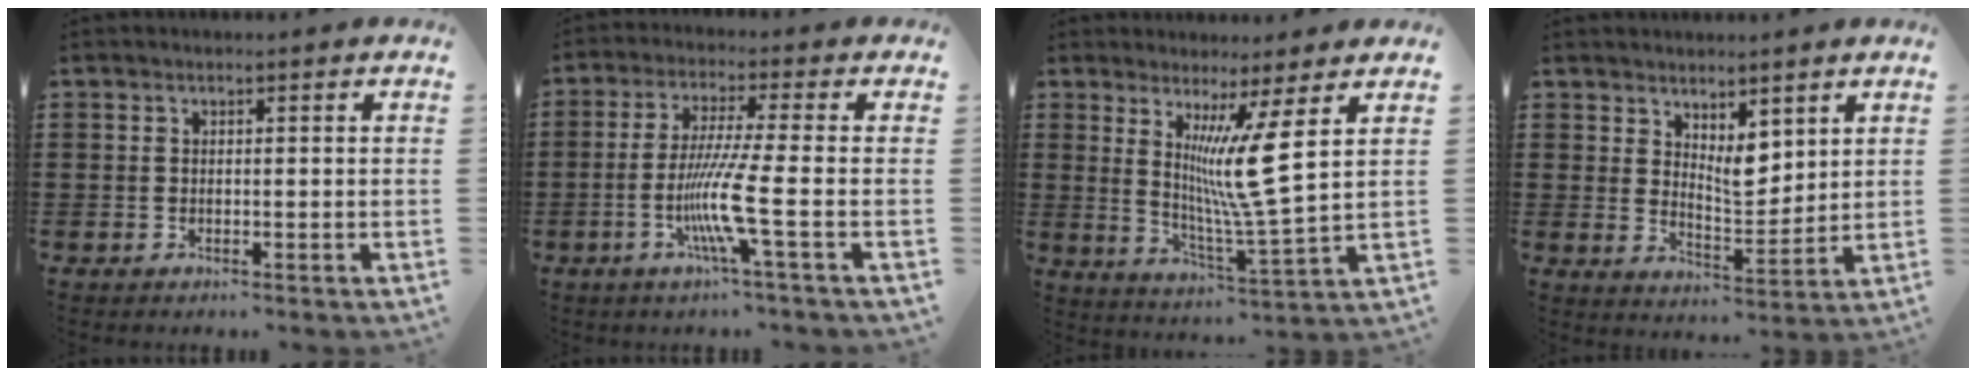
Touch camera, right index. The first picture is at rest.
{"total": 8.6, "force": [-2.5, -0.3, 8.2], "torque": [-0.174, -0.024, -0.054]}
{"total": 9.3, "force": [3.7, -1.1, 8.4], "torque": [-0.161, -0.024, 0.057]}
{"total": 5.4, "force": [3.6, 2.6, 3.1], "torque": [-0.054, -0.012, 0.063]}